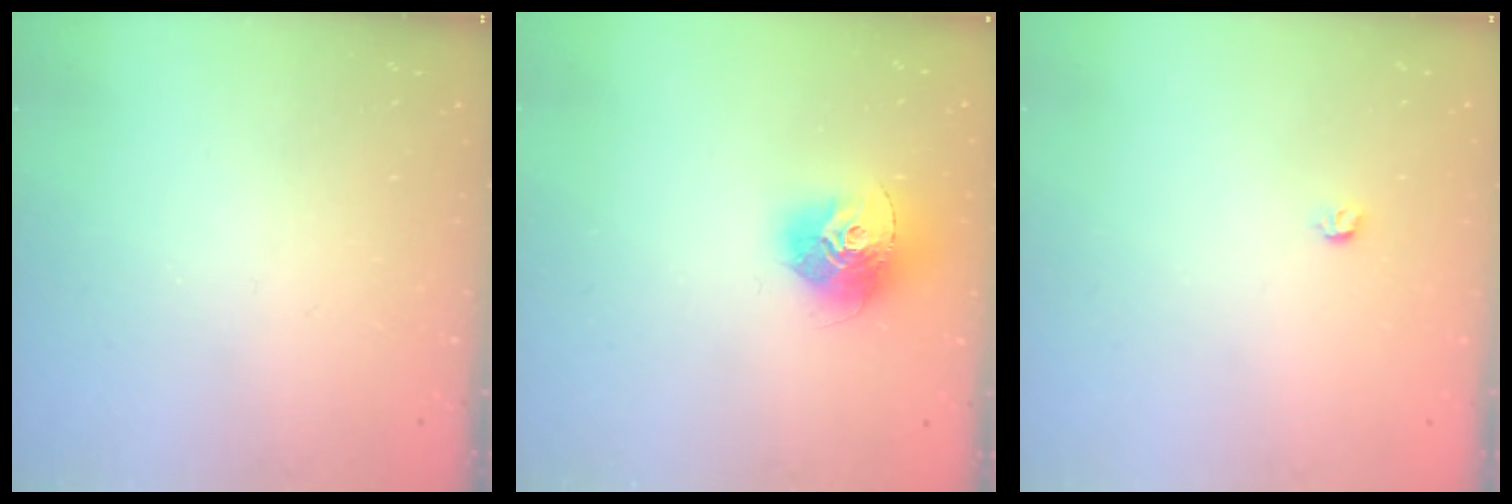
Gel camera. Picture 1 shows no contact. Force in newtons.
{"total": 14.4, "press": 14.3, "slide": 1.3}
{"total": 3.2, "press": 3.2, "slide": 0.6}